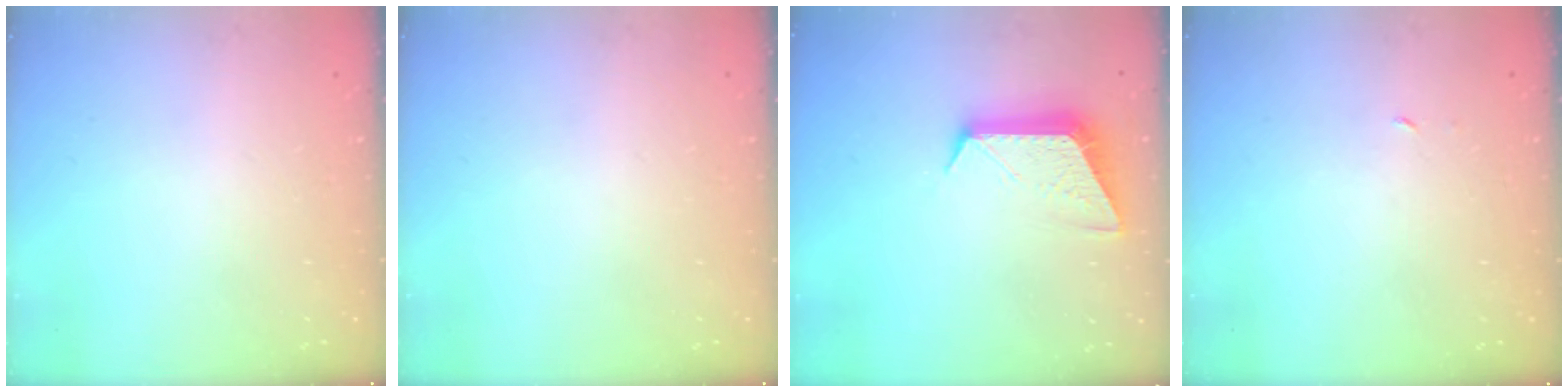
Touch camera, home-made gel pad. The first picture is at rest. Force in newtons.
{"total": 0.0}
{"total": 10.1, "press": 10.1, "slide": 0.0}
{"total": 1.8, "press": 1.8, "slide": 0.1}